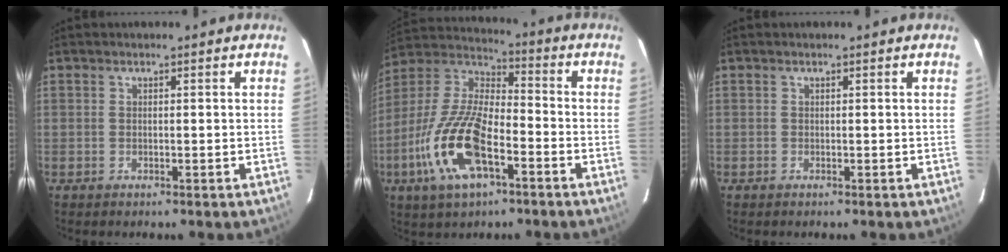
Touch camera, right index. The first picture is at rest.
{"total": 17.8, "force": [-7.4, 7.2, 14.4], "torque": [-0.308, -0.011, -0.147]}
{"total": 0.0}